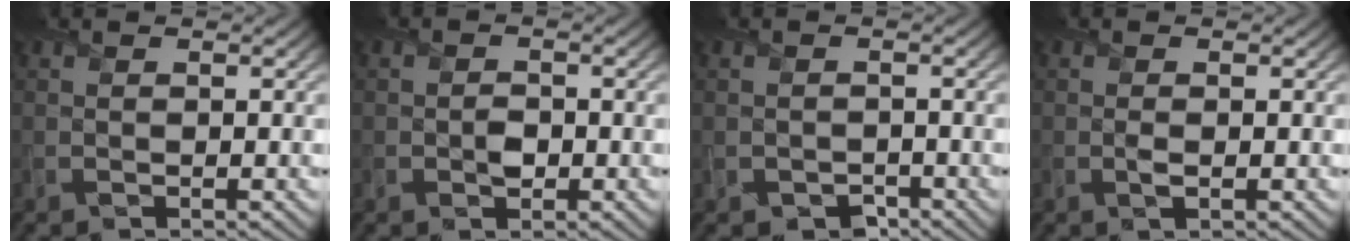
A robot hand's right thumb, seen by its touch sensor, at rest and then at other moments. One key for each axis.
{"total": 1.6, "fx": -0.5, "fy": 1.2, "fz": 0.8, "tx": -0.013, "ty": -0.002, "tz": -0.012}
{"total": 2.3, "fx": -1.4, "fy": 1.7, "fz": 0.7, "tx": -0.013, "ty": -0.012, "tz": -0.025}
{"total": 0.8, "fx": -0.1, "fy": 0.4, "fz": 0.7, "tx": -0.017, "ty": -0.003, "tz": -0.002}